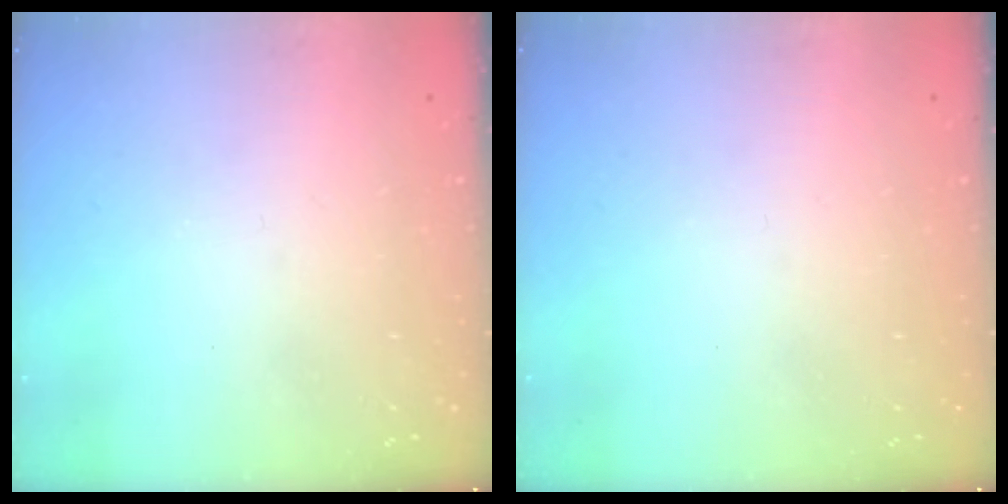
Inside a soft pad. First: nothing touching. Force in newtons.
{"total": 0.0}